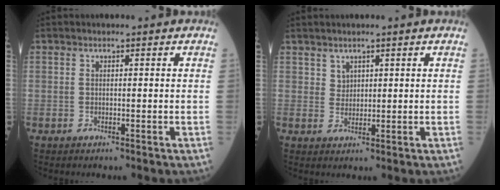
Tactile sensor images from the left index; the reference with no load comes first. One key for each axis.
{"total": 1.6, "fx": 1.2, "fy": 1.1, "fz": 0.3, "tx": -0.005, "ty": 0.003, "tz": 0.023}